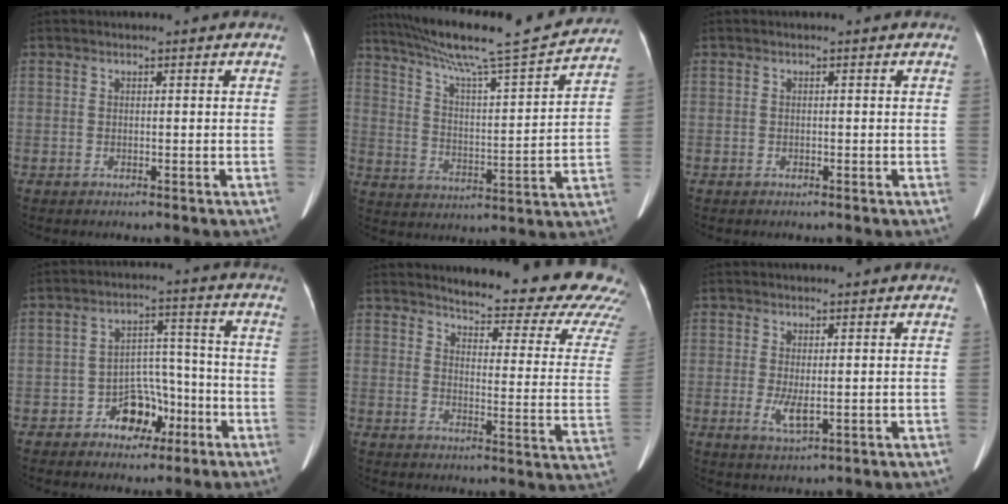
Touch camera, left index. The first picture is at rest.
{"total": 19.9, "force": [17.7, 0.2, 9.1], "torque": [-0.157, -0.005, 0.264]}
{"total": 0.0}
{"total": 6.8, "force": [-3.6, 4.5, 3.6], "torque": [-0.059, 0.027, -0.055]}
{"total": 21.3, "force": [20.1, 2.6, 6.7], "torque": [-0.076, -0.109, 0.214]}
{"total": 3.4, "force": [0.1, 1.0, 3.3], "torque": [-0.063, -0.008, 0.008]}